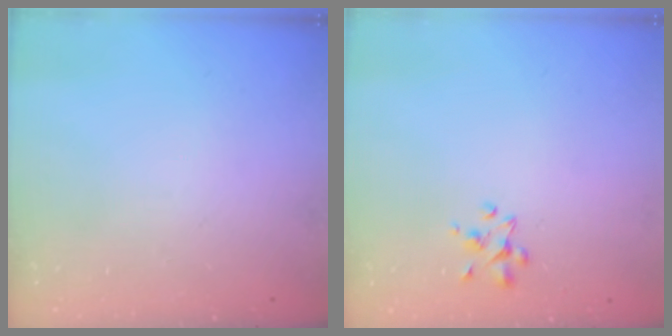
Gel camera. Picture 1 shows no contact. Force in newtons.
{"total": 3.2, "press": 3.1, "slide": 1.0}